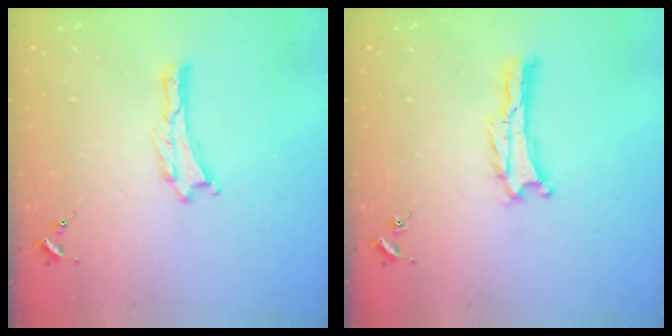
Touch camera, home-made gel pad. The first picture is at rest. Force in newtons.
{"total": 0.0}